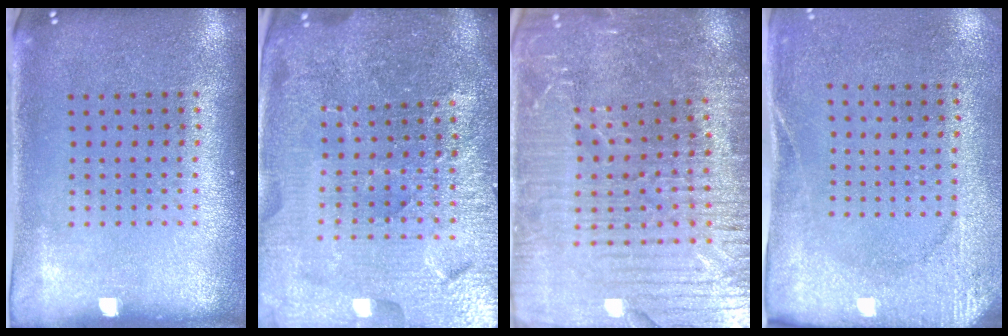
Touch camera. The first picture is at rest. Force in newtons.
{"total": 5.6, "press": 5.1, "slide": 2.4}
{"total": 4.7, "press": 4.4, "slide": 1.5}
{"total": 2.6, "press": 2.0, "slide": 1.6}